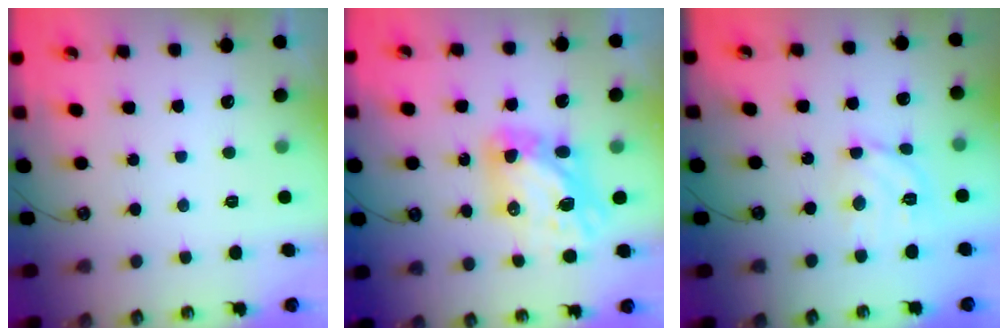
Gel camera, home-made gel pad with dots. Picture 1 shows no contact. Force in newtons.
{"total": 10.8, "press": 10.7, "slide": 1.2}
{"total": 11.5, "press": 11.5, "slide": 0.9}